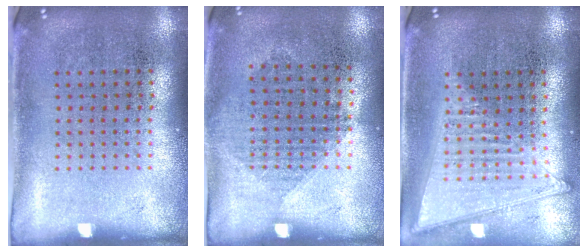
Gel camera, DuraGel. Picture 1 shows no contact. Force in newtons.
{"total": 1.0, "press": 0.9, "slide": 0.5}
{"total": 1.4, "press": 1.3, "slide": 0.5}